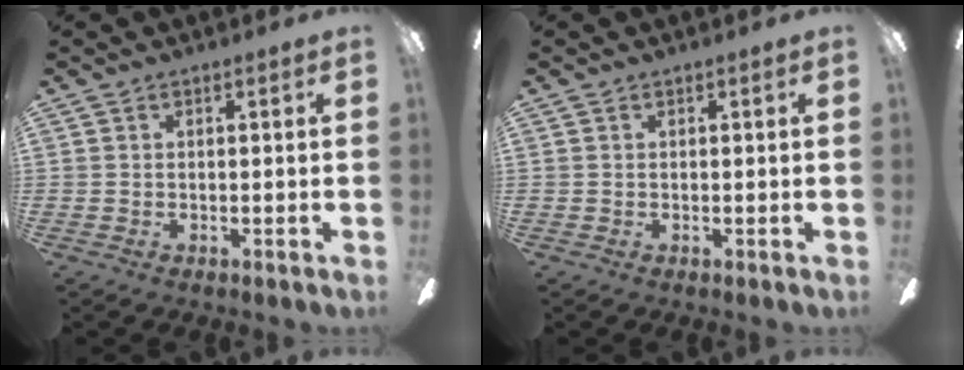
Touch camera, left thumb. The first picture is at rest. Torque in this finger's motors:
{"motor_torque": [-0.03, 0.03, 0.04, 0.13, 0.00]}